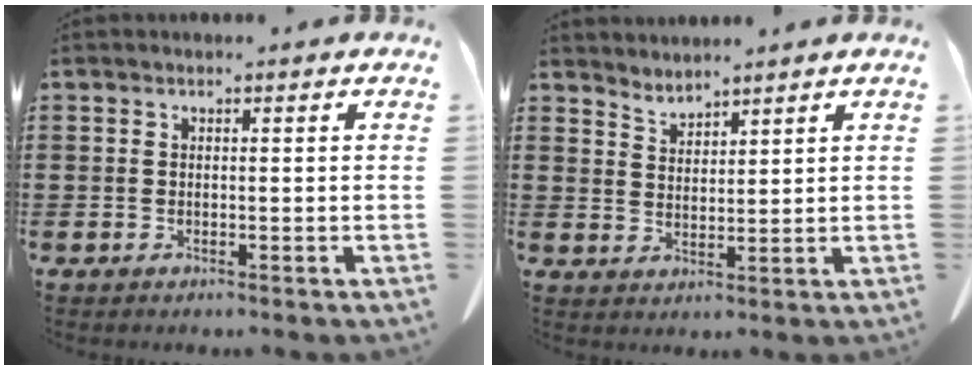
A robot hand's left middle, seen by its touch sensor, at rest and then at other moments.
{"total": 2.8, "force": [2.8, 0.1, -0.4], "torque": [-0.002, -0.012, 0.055]}